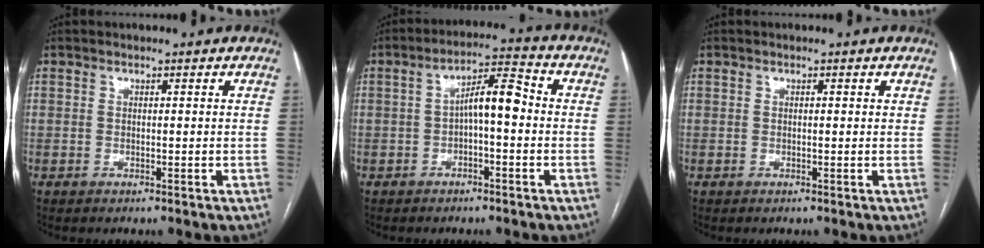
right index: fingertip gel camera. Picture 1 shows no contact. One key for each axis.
{"total": 6.6, "fx": -0.4, "fy": 1.7, "fz": 6.4, "tx": -0.109, "ty": 0.030, "tz": -0.007}
{"total": 0.7, "fx": 0.3, "fy": 0.2, "fz": 0.6, "tx": -0.010, "ty": 0.001, "tz": 0.003}